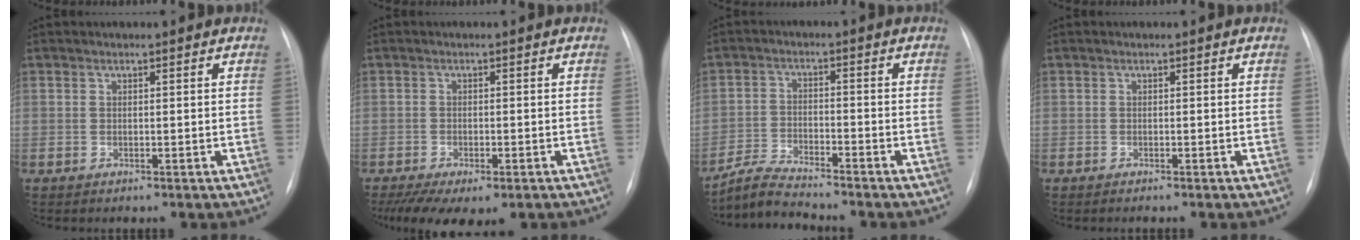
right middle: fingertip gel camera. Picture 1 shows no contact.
{"total": 9.6, "force": [-6.4, 3.8, 6.1], "torque": [-0.104, -0.016, -0.090]}
{"total": 5.2, "force": [-5.1, -0.4, 0.8], "torque": [-0.023, -0.018, -0.098]}
{"total": 0.8, "force": [-0.7, 0.0, 0.4], "torque": [-0.008, -0.002, -0.010]}